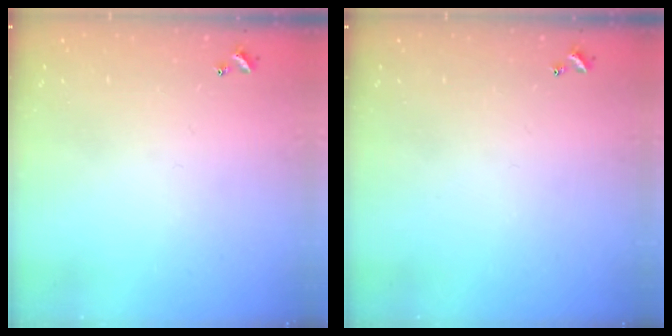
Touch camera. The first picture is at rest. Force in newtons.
{"total": 0.0}